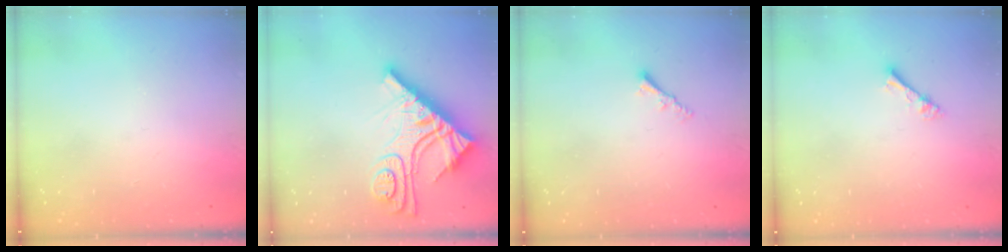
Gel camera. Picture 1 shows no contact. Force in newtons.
{"total": 15.2, "press": 15.1, "slide": 1.4}
{"total": 2.0, "press": 2.0, "slide": 0.3}
{"total": 2.3, "press": 2.3, "slide": 0.3}